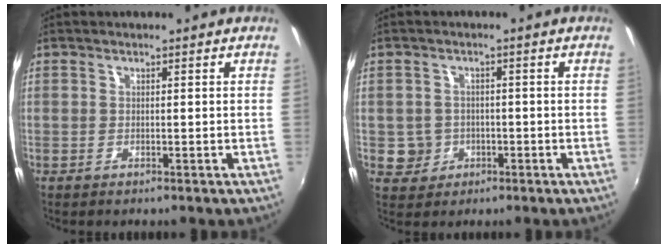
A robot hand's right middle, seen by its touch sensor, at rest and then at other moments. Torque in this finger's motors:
{"motor_torque": [0.03, -0.15, -0.06, -0.01]}